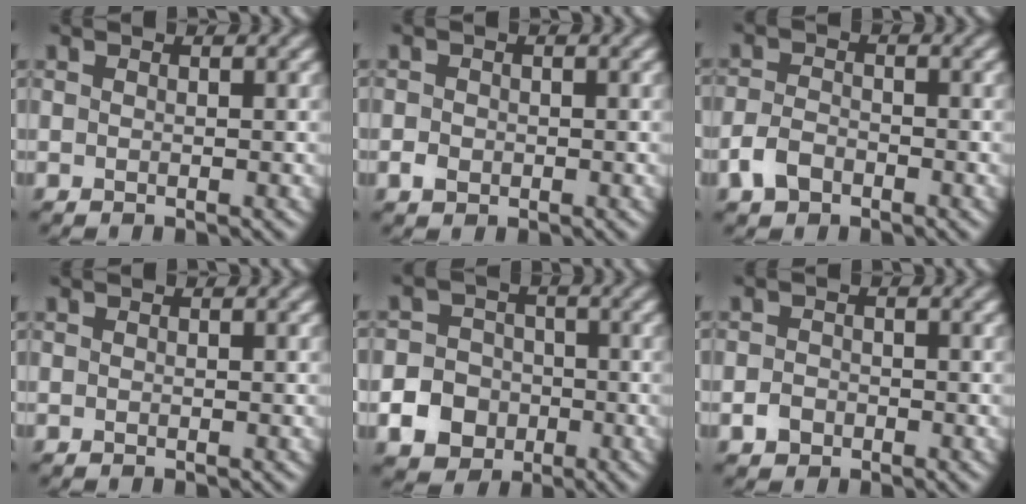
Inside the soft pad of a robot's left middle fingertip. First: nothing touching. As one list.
[{"total": 1.1, "force": [-0.8, 0.8, 0.2], "torque": [-0.001, -0.002, -0.015]}, {"total": 2.8, "force": [-2.2, 1.4, 1.0], "torque": [-0.024, -0.001, -0.048]}, {"total": 0.0}, {"total": 8.0, "force": [-4.0, 6.8, 1.6], "torque": [-0.031, -0.026, -0.084]}, {"total": 1.6, "force": [-1.2, 0.9, 0.2], "torque": [0.002, 0.001, -0.023]}]